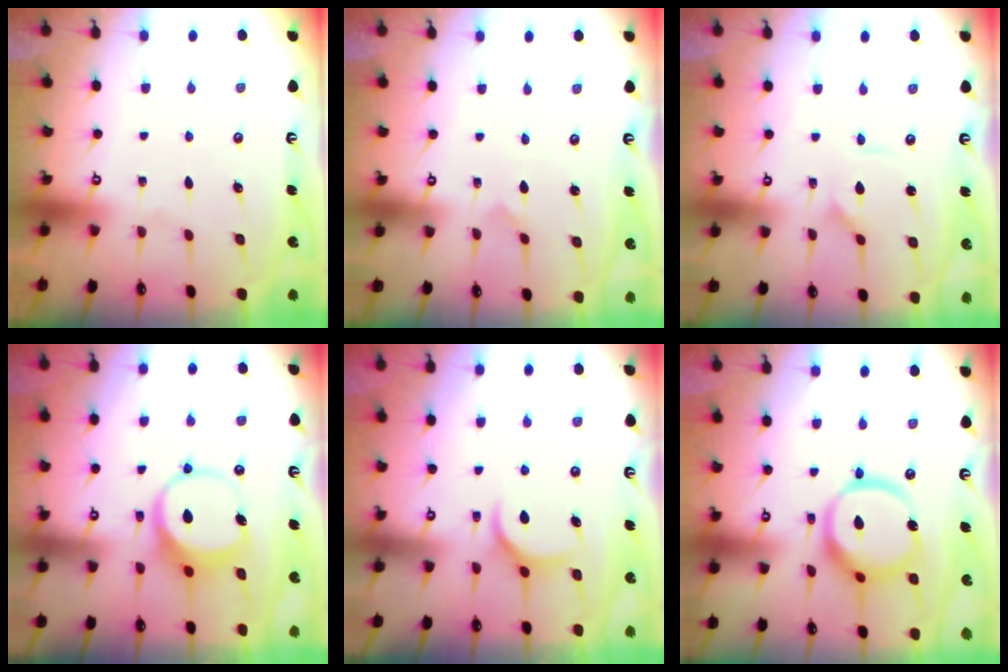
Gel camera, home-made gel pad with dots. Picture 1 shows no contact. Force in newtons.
{"total": 0.6, "press": 0.6, "slide": 0.0}
{"total": 2.1, "press": 2.1, "slide": 0.2}
{"total": 8.0, "press": 8.0, "slide": 1.1}
{"total": 6.6, "press": 6.6, "slide": 0.4}
{"total": 15.2, "press": 15.1, "slide": 2.1}